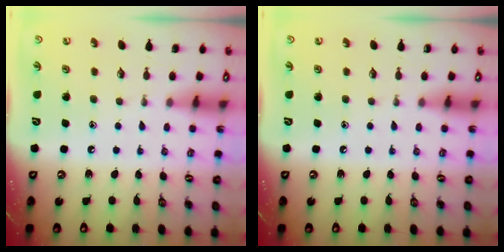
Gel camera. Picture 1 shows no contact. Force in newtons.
{"total": 0.0}